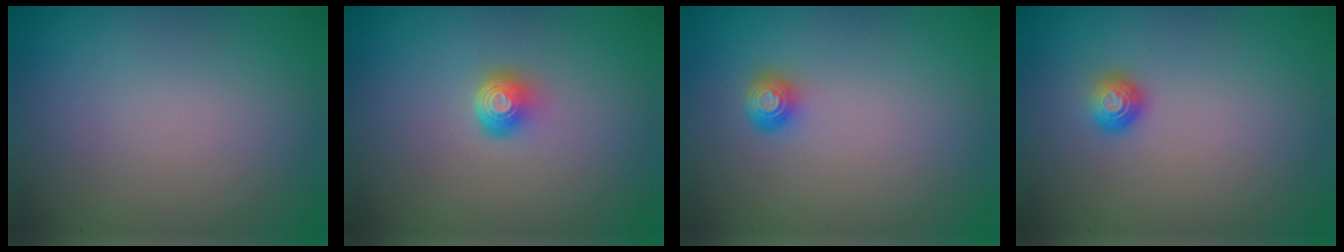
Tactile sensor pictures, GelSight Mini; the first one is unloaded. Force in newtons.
{"total": 2.0, "press": 1.4, "slide": 1.4}
{"total": 1.7, "press": 1.2, "slide": 1.1}
{"total": 1.3, "press": 1.0, "slide": 0.8}